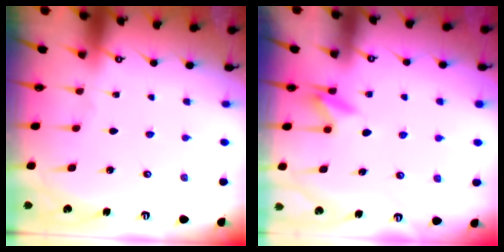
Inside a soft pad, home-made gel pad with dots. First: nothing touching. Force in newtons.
{"total": 8.2, "press": 8.0, "slide": 1.9}